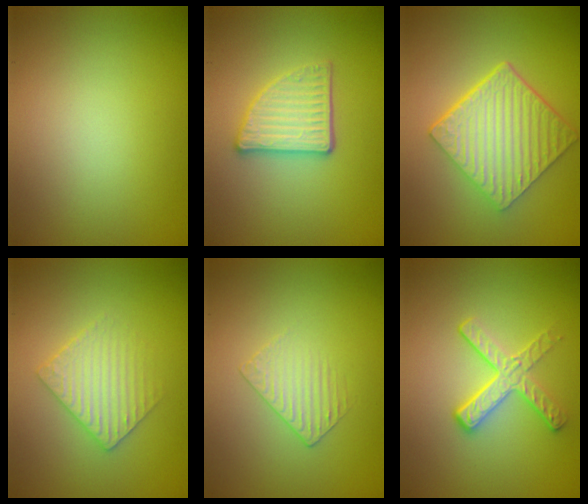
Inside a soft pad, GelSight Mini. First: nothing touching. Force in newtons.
{"total": 3.6, "press": 3.1, "slide": 1.8}
{"total": 6.6, "press": 4.6, "slide": 4.7}
{"total": 3.0, "press": 2.9, "slide": 0.6}
{"total": 1.3, "press": 0.6, "slide": 1.1}
{"total": 3.3, "press": 2.6, "slide": 2.0}